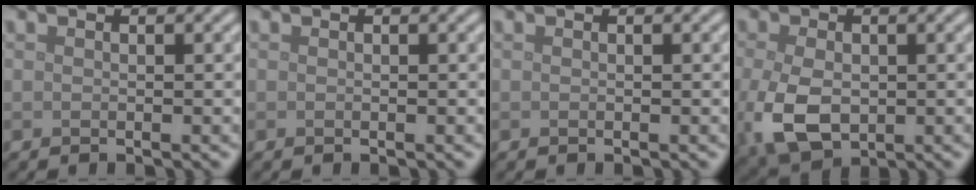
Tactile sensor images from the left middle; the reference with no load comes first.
{"total": 0.0}
{"total": 0.0}
{"total": 6.4, "force": [-1.4, 4.2, 4.6], "torque": [-0.116, -0.017, -0.019]}